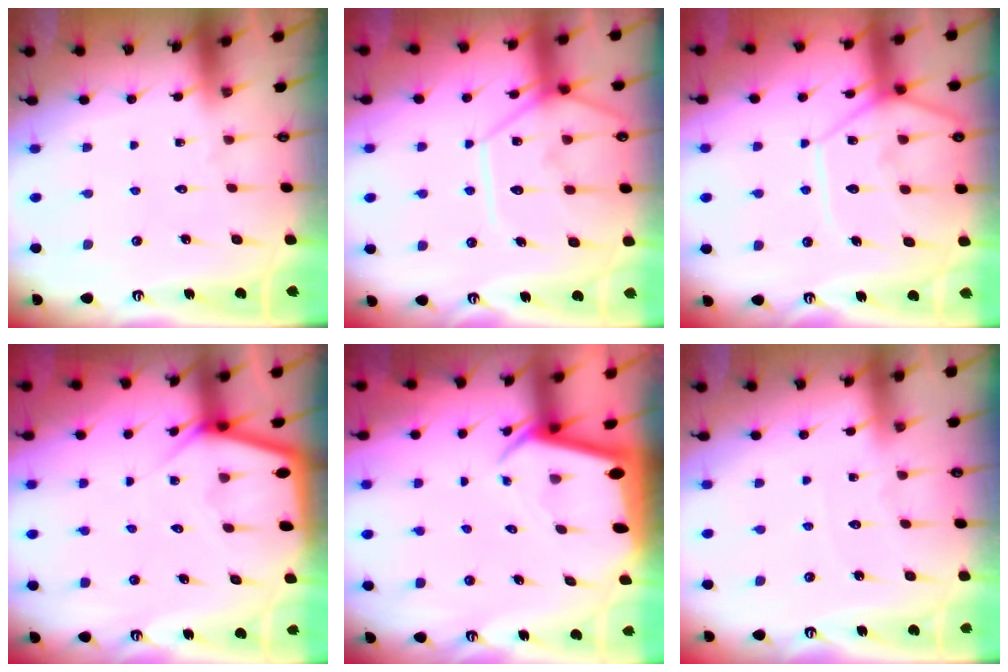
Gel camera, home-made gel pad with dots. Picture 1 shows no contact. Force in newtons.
{"total": 13.4, "press": 13.3, "slide": 1.3}
{"total": 12.2, "press": 12.1, "slide": 1.2}
{"total": 4.2, "press": 4.1, "slide": 0.4}
{"total": 2.6, "press": 2.6, "slide": 0.2}
{"total": 2.2, "press": 2.2, "slide": 0.3}